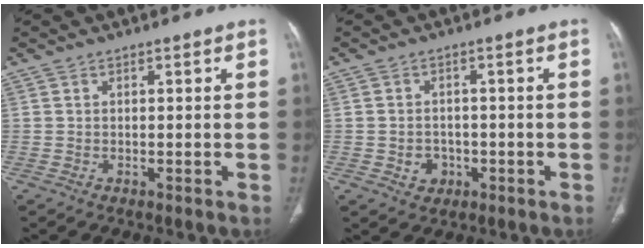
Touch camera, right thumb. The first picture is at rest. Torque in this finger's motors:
{"motor_torque": [-0.23, 0.06, 0.02, 0.29, 0.07]}